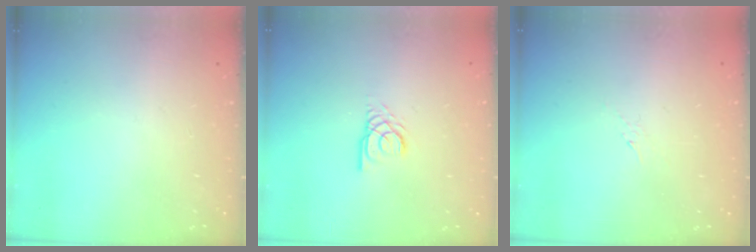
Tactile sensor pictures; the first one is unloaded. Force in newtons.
{"total": 2.9, "press": 2.9, "slide": 0.1}
{"total": 2.8, "press": 2.7, "slide": 0.6}